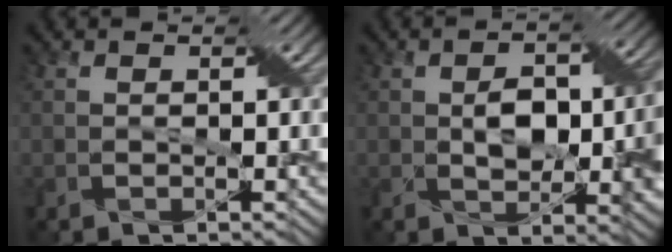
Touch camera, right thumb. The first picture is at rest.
{"total": 8.3, "force": [-0.2, 4.5, 7.0], "torque": [-0.110, -0.002, 0.001]}